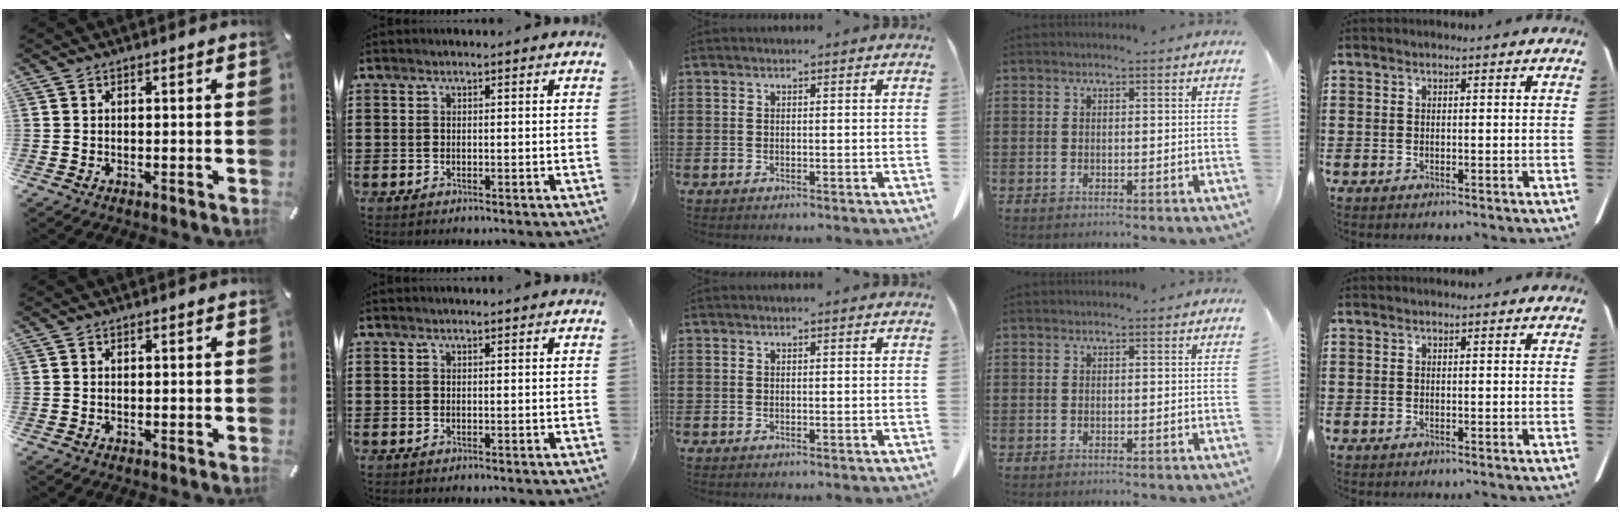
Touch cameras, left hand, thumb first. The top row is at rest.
{}